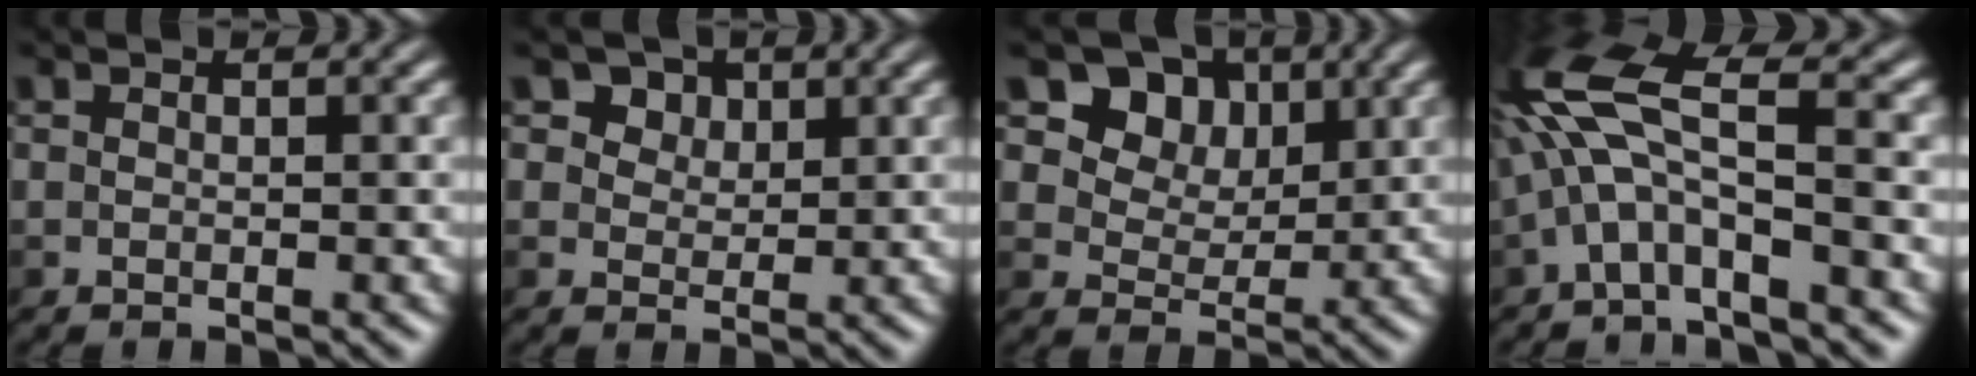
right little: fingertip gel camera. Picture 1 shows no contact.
{"total": 6.2, "force": [3.9, 4.1, 2.5], "torque": [-0.052, 0.006, 0.054]}
{"total": 11.2, "force": [5.9, 8.1, 5.1], "torque": [-0.113, 0.010, 0.112]}
{"total": 6.8, "force": [-1.4, 1.8, 6.4], "torque": [-0.143, 0.027, -0.038]}